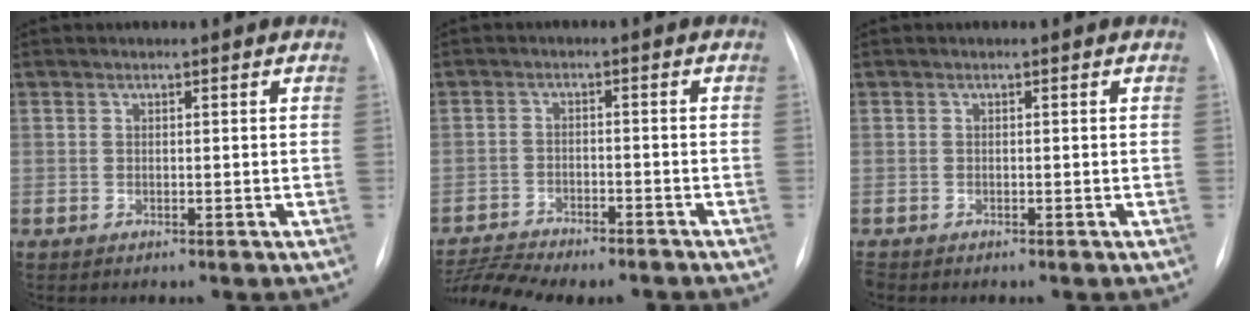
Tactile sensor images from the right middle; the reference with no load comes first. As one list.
[{"total": 11.4, "force": [-10.7, 1.5, 3.6], "torque": [-0.065, 0.014, -0.159]}, {"total": 0.7, "force": [-0.6, 0.2, 0.2], "torque": [-0.004, -0.001, -0.010]}]